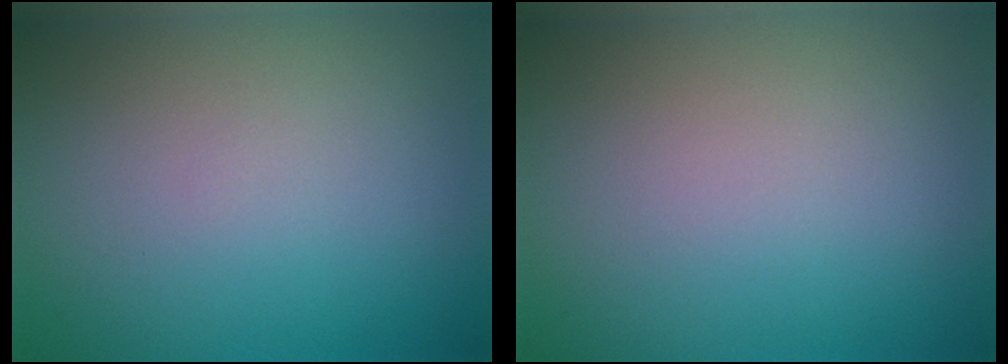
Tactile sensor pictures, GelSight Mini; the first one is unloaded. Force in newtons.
{"total": 0.0}